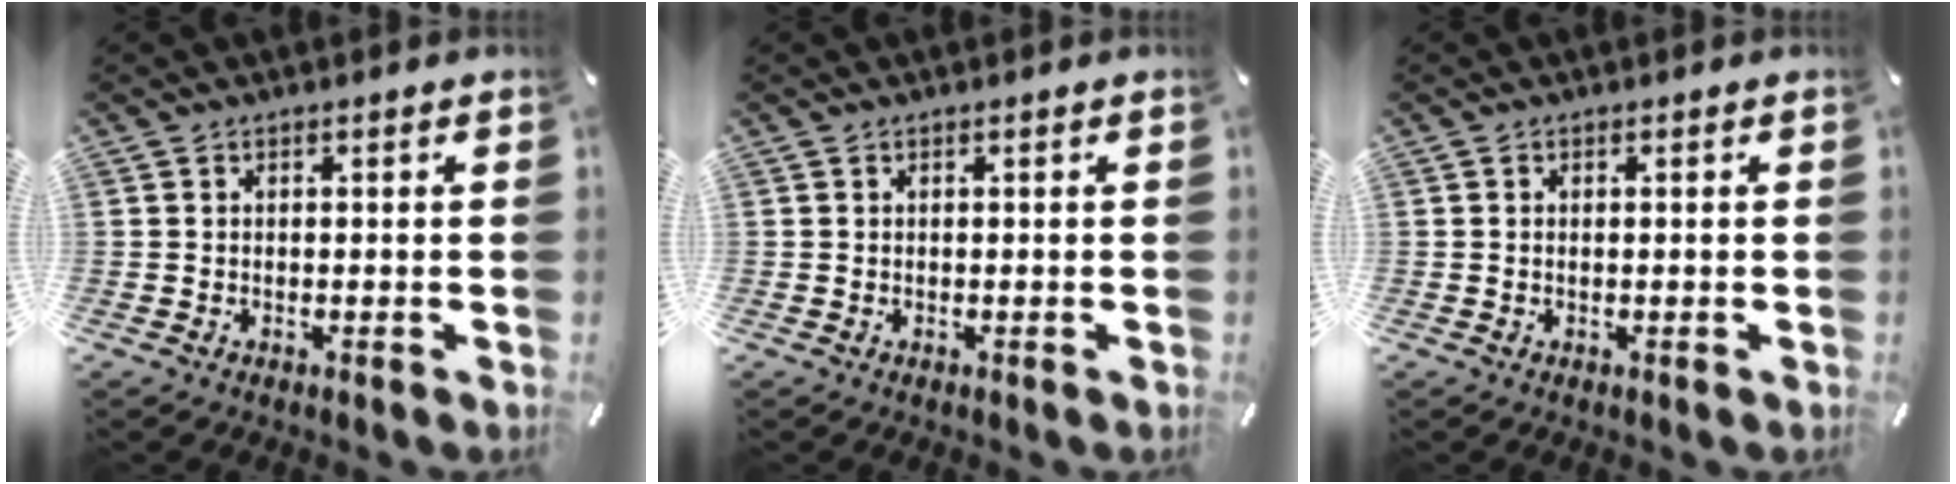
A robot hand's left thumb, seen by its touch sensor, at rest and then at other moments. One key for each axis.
{"total": 0.0}
{"total": 0.0}